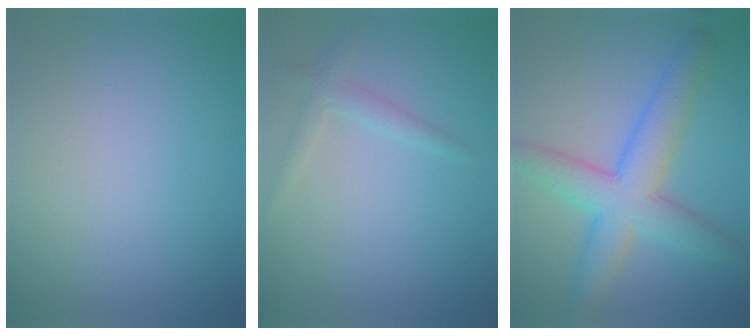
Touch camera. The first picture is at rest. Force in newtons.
{"total": 1.6, "press": 1.6, "slide": 0.1}
{"total": 6.3, "press": 6.3, "slide": 0.2}